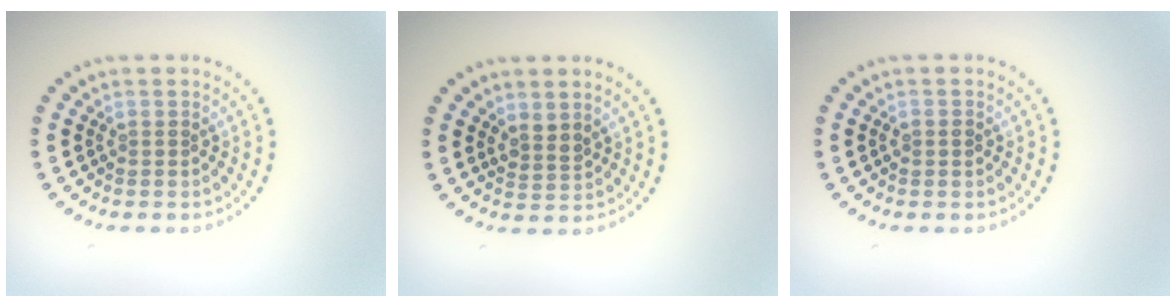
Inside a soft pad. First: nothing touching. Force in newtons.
{"total": 1.5, "press": 1.2, "slide": 0.8}
{"total": 1.0, "press": 1.0, "slide": 0.2}